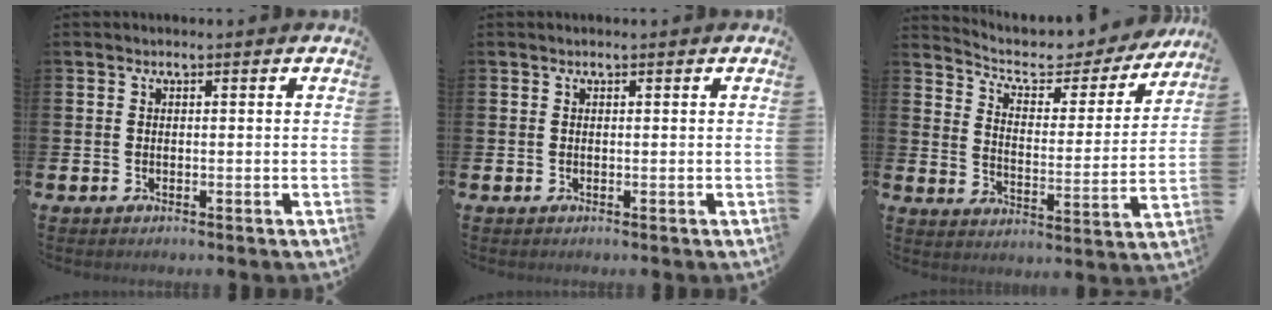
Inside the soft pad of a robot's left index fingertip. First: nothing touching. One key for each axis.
{"total": 0.0}
{"total": 7.1, "fx": 6.2, "fy": 2.5, "fz": 2.4, "tx": -0.076, "ty": -0.044, "tz": 0.104}